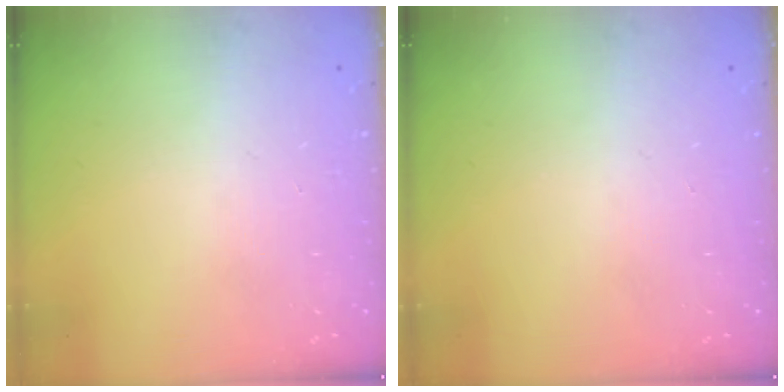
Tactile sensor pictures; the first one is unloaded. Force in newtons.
{"total": 0.0}